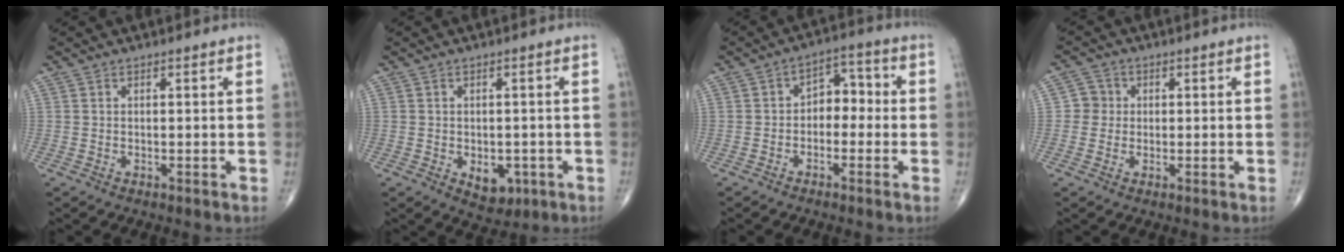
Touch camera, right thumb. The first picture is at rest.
{"total": 5.0, "force": [-1.5, 3.3, 3.4], "torque": [-0.027, 0.004, -0.009]}
{"total": 5.9, "force": [-0.9, 4.2, 4.0], "torque": [-0.028, 0.033, -0.030]}
{"total": 3.2, "force": [0.1, 3.2, 0.6], "torque": [0.015, 0.008, -0.005]}